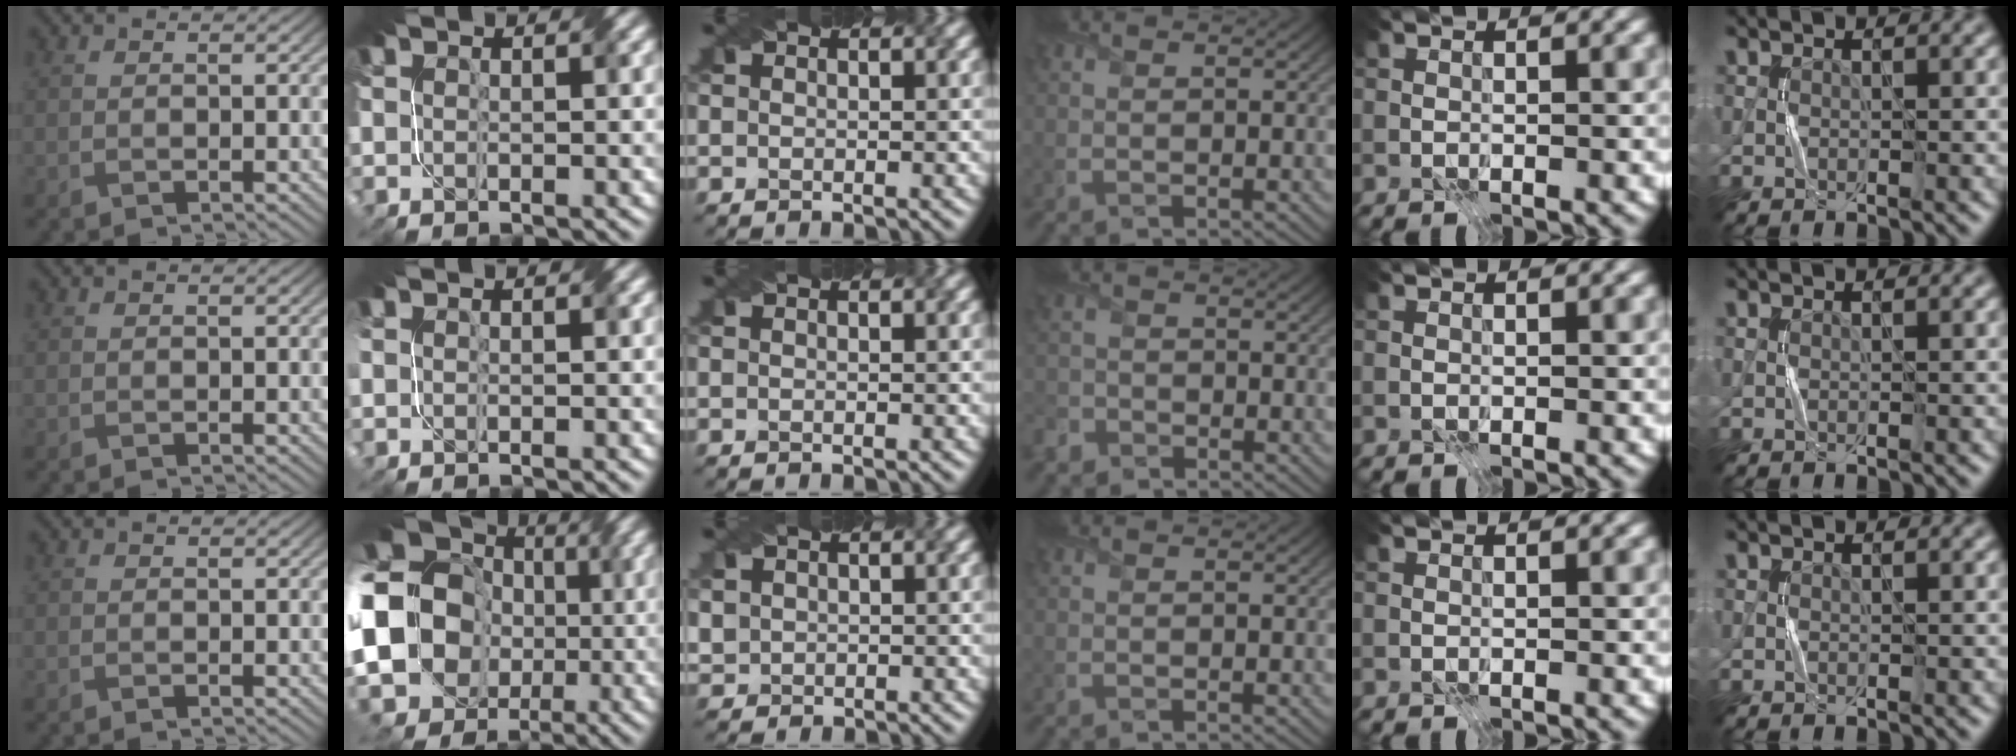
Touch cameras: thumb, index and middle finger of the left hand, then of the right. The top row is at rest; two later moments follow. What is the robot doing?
{"motion": "fold", "object": "paper"}